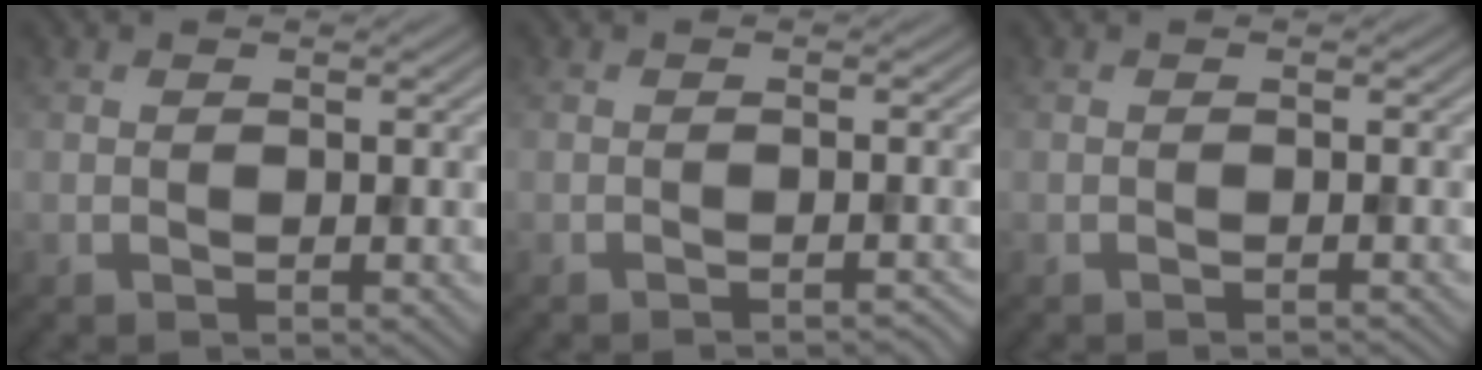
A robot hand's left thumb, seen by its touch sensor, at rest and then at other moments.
{"total": 1.5, "force": [-1.2, 0.2, 0.8], "torque": [0.002, 0.003, -0.021]}
{"total": 0.6, "force": [-0.5, 0.0, 0.3], "torque": [-0.001, 0.003, -0.013]}